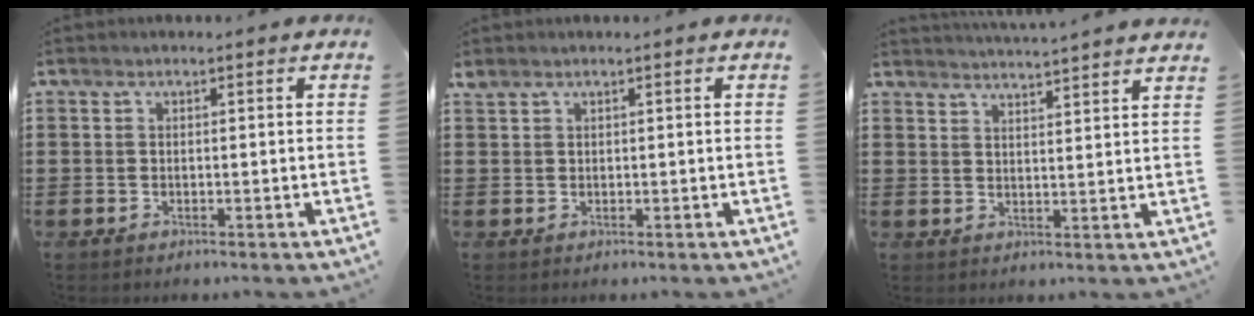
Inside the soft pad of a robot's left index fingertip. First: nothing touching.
{"total": 0.9, "force": [0.8, 0.3, 0.4], "torque": [-0.010, 0.000, 0.016]}
{"total": 3.5, "force": [3.4, -0.8, 0.1], "torque": [-0.013, -0.020, 0.062]}